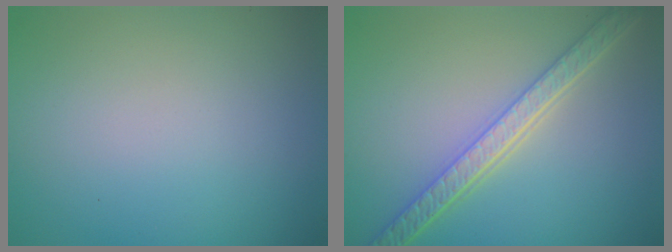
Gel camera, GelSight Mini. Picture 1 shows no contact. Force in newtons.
{"total": 5.1, "press": 4.1, "slide": 3.0}